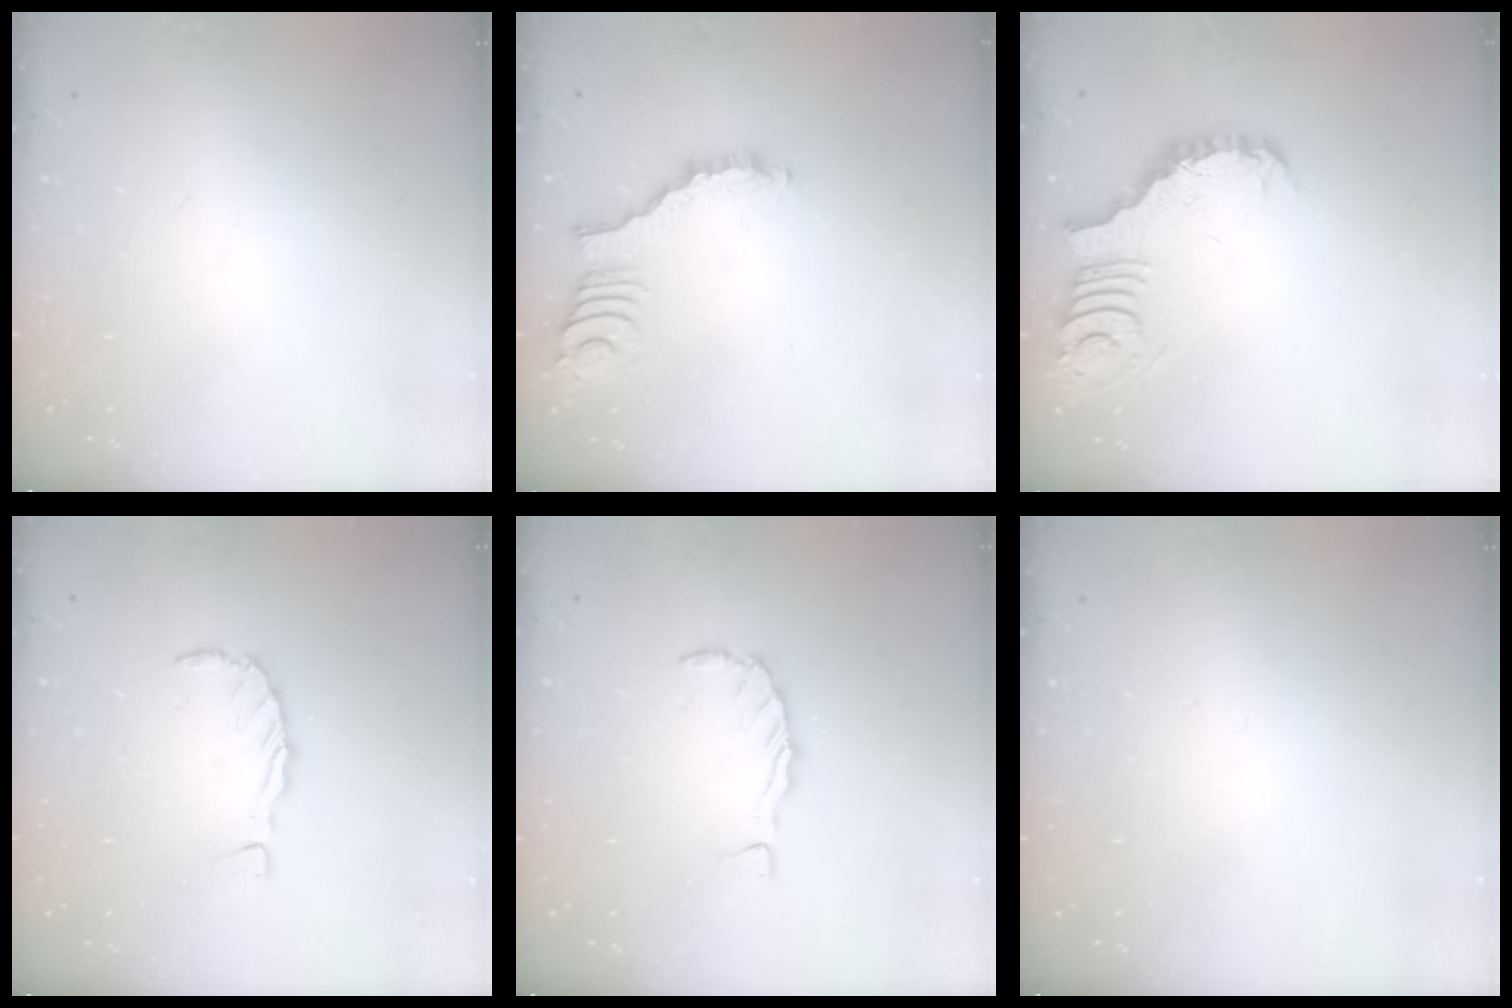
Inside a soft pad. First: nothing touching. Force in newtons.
{"total": 2.6, "press": 2.6, "slide": 0.4}
{"total": 3.8, "press": 3.8, "slide": 0.6}
{"total": 0.0}
{"total": 0.7, "press": 0.7, "slide": 0.2}
{"total": 0.0}